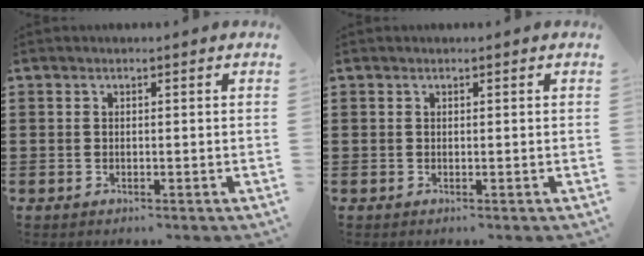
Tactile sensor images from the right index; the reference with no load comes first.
{"total": 0.0}